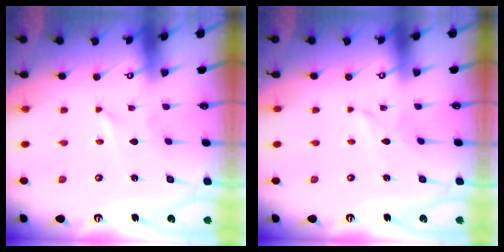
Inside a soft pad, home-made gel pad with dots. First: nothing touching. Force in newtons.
{"total": 1.9, "press": 1.9, "slide": 0.2}